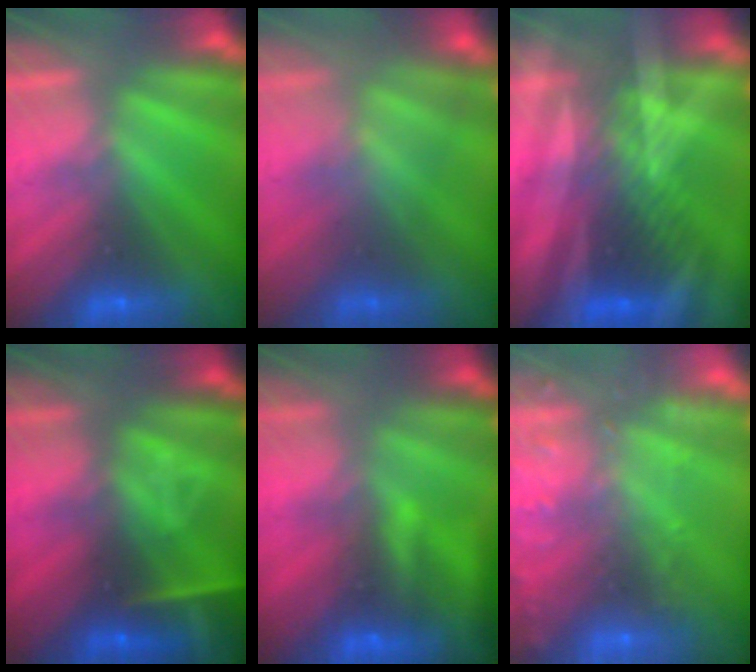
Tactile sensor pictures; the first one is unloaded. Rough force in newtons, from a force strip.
{"total": 4.7}
{"total": 3.0}
{"total": 9.1}
{"total": 7.1}
{"total": 7.7}